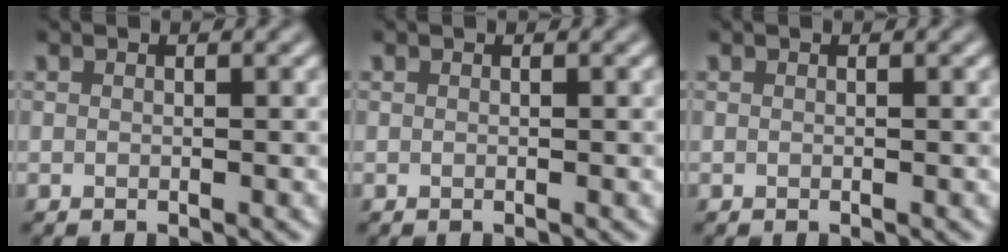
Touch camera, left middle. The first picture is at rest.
{"total": 0.0}
{"total": 0.0}